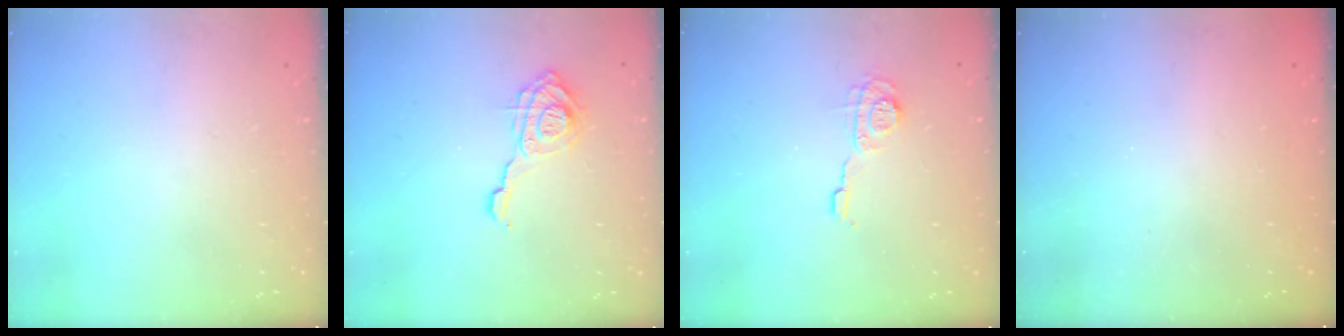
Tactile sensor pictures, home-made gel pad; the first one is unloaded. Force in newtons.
{"total": 12.7, "press": 12.6, "slide": 1.4}
{"total": 7.5, "press": 7.5, "slide": 0.2}
{"total": 2.5, "press": 2.4, "slide": 0.8}